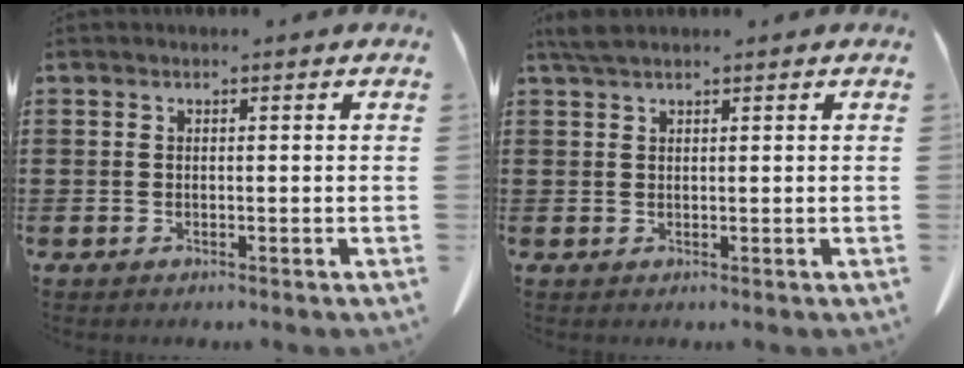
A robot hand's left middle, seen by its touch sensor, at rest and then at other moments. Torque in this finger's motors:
{"motor_torque": [0.36, 0.30, 0.07, 0.04]}